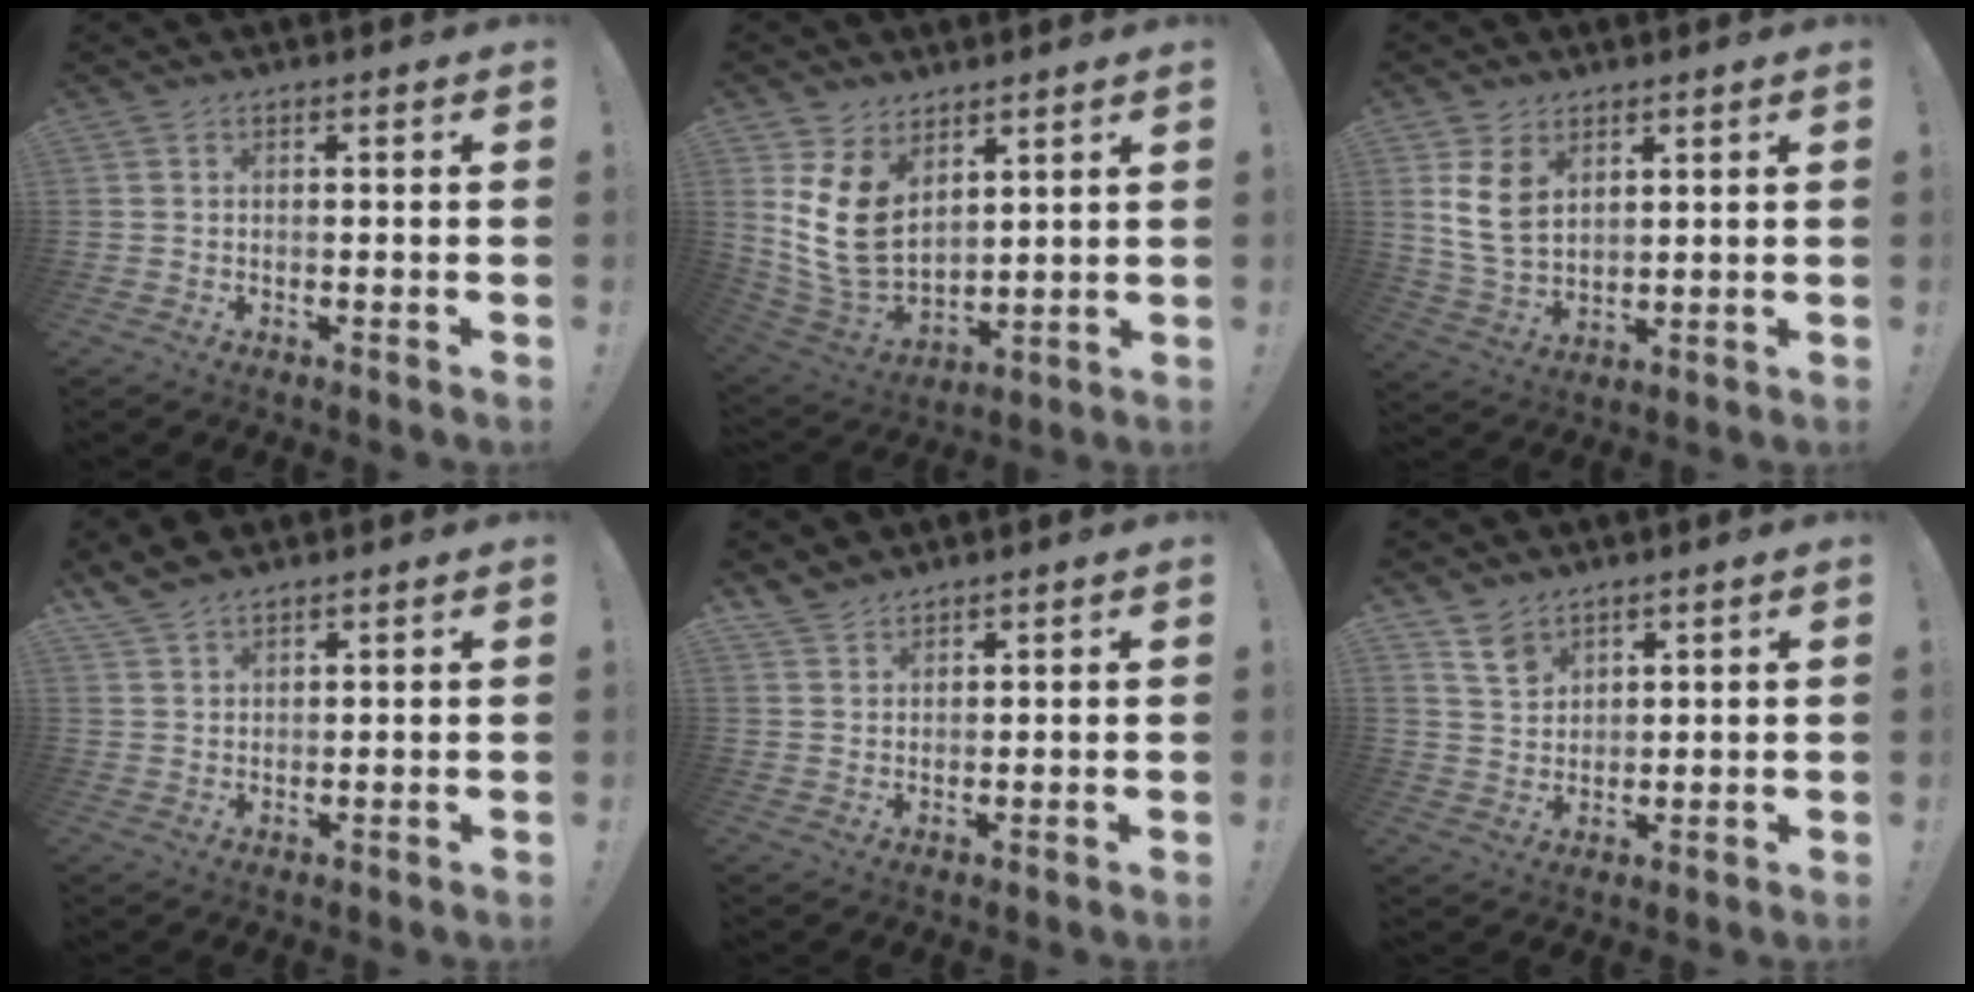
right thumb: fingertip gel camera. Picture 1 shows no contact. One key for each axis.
{"total": 13.8, "fx": 5.0, "fy": 9.6, "fz": 8.6, "tx": -0.183, "ty": -0.043, "tz": 0.097}
{"total": 10.1, "fx": 4.2, "fy": 6.9, "fz": 6.0, "tx": -0.122, "ty": -0.015, "tz": 0.081}
{"total": 4.7, "fx": 4.1, "fy": 1.8, "fz": 1.5, "tx": -0.021, "ty": -0.023, "tz": 0.077}
{"total": 3.9, "fx": 3.5, "fy": 1.4, "fz": 0.8, "tx": -0.006, "ty": -0.026, "tz": 0.067}
{"total": 7.5, "fx": 5.3, "fy": 5.0, "fz": 2.0, "tx": -0.025, "ty": -0.036, "tz": 0.103}